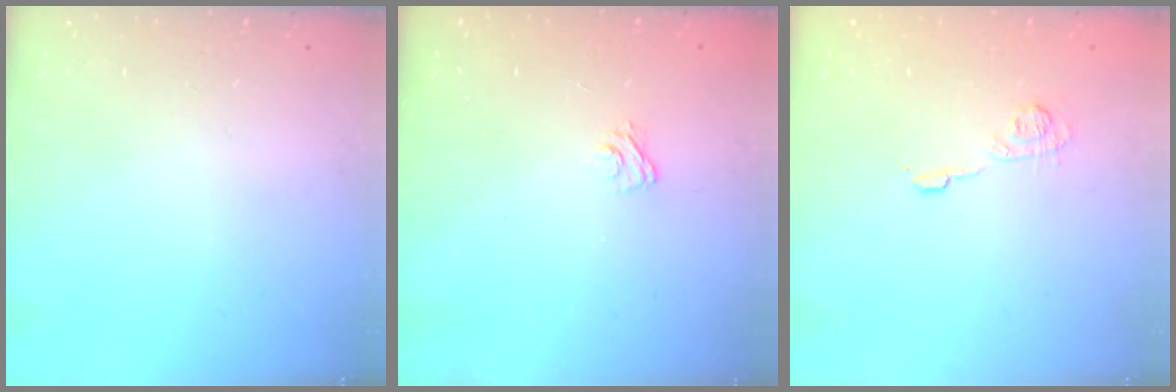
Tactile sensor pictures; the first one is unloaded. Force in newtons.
{"total": 2.9, "press": 2.6, "slide": 1.2}
{"total": 7.7, "press": 7.6, "slide": 1.2}